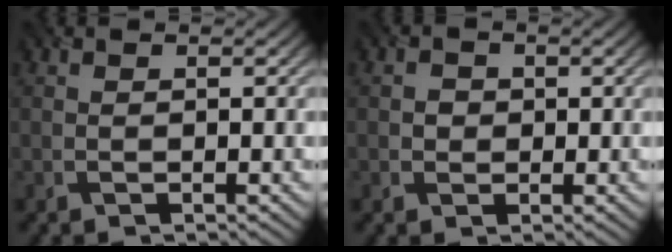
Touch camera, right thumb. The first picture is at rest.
{"total": 1.6, "force": [0.0, 1.5, 0.4], "torque": [-0.005, -0.002, -0.004]}